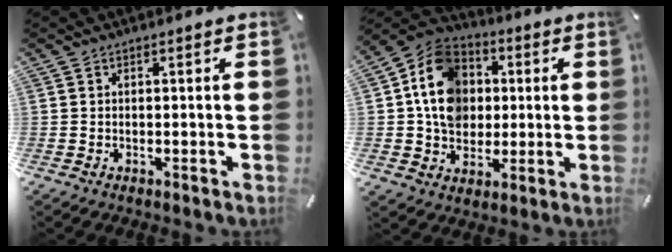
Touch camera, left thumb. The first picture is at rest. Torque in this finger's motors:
{"motor_torque": [1.99, 1.99, 1.00, -0.58, 0.43]}